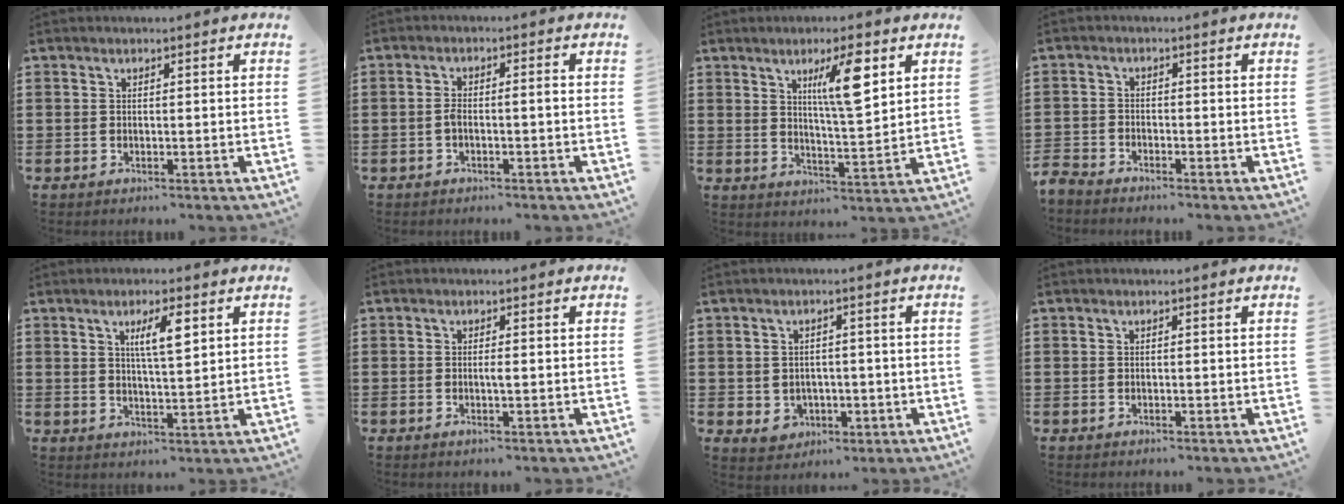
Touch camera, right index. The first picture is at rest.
{"total": 2.1, "force": [-0.6, 0.4, 2.0], "torque": [-0.040, 0.003, -0.011]}
{"total": 8.5, "force": [4.0, 1.7, 7.4], "torque": [-0.121, -0.004, 0.057]}
{"total": 2.5, "force": [-2.5, 0.4, -0.1], "torque": [-0.012, -0.002, -0.057]}
{"total": 5.1, "force": [2.0, 1.2, 4.6], "torque": [-0.089, 0.005, 0.030]}
{"total": 1.1, "force": [-0.2, 0.0, 1.1], "torque": [-0.021, -0.004, -0.004]}
{"total": 2.8, "force": [-0.4, 2.6, 0.9], "torque": [-0.029, 0.006, -0.009]}
{"total": 0.0}